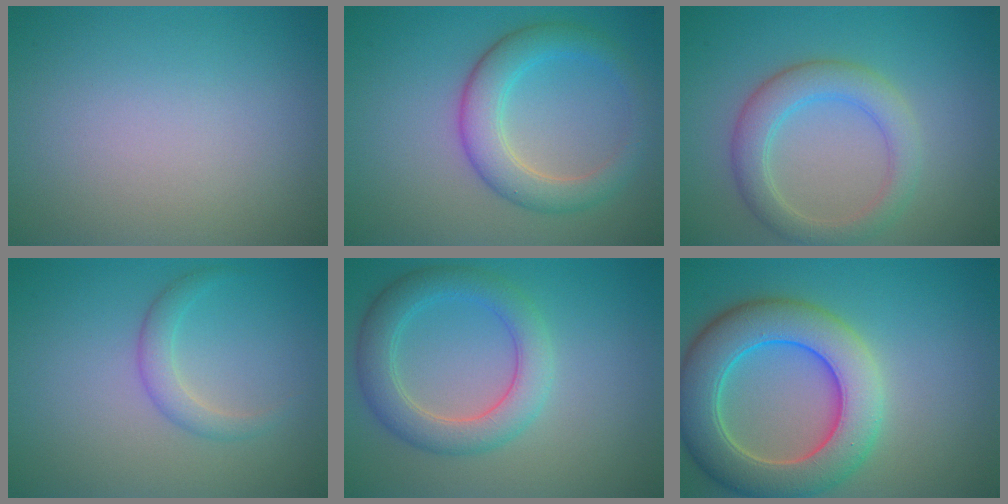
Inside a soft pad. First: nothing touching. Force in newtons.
{"total": 4.5, "press": 4.5, "slide": 0.1}
{"total": 4.1, "press": 4.0, "slide": 0.4}
{"total": 1.9, "press": 1.9, "slide": 0.2}
{"total": 4.6, "press": 4.6, "slide": 0.2}
{"total": 8.9, "press": 8.9, "slide": 0.3}